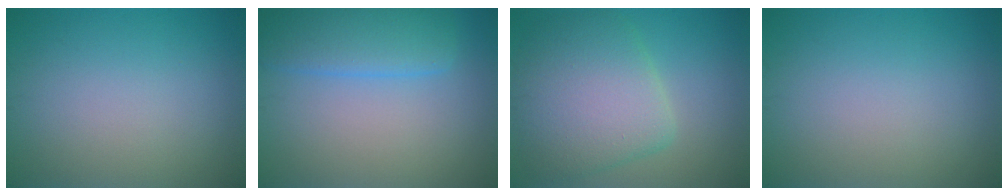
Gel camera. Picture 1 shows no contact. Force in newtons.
{"total": 4.7, "press": 4.6, "slide": 0.3}
{"total": 7.4, "press": 7.4, "slide": 0.3}
{"total": 0.0}